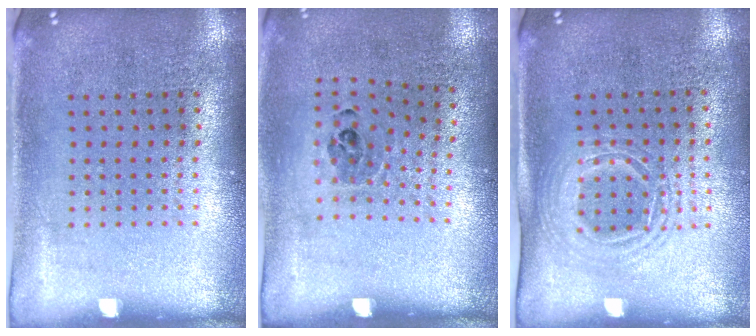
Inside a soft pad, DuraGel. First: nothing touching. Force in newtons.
{"total": 0.9, "press": 0.8, "slide": 0.6}
{"total": 1.5, "press": 1.3, "slide": 0.8}